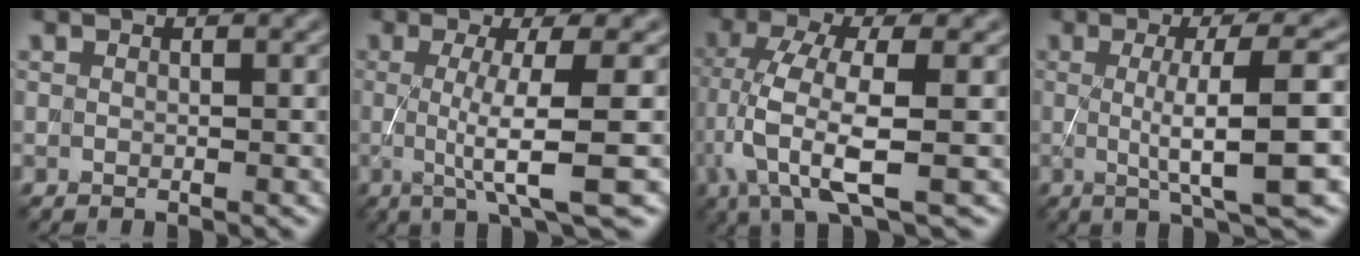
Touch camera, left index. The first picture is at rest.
{"total": 6.2, "force": [-0.3, 1.0, 6.1], "torque": [-0.103, -0.003, -0.004]}
{"total": 6.6, "force": [-1.6, 1.9, 6.2], "torque": [-0.140, -0.001, -0.034]}
{"total": 7.6, "force": [-0.2, 1.5, 7.4], "torque": [-0.107, 0.002, -0.001]}